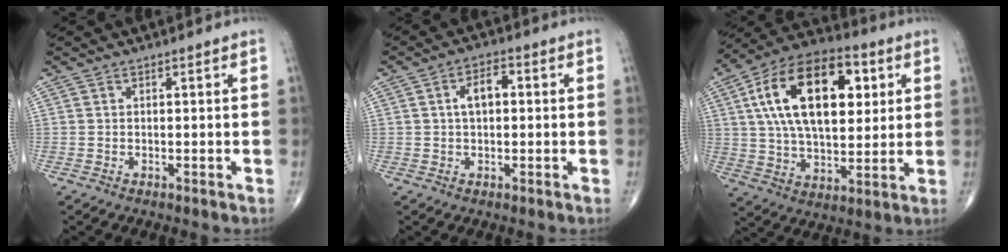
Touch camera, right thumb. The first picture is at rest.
{"total": 4.7, "force": [0.5, 2.6, 3.9], "torque": [-0.067, 0.014, 0.005]}
{"total": 23.1, "force": [6.2, 12.4, 18.4], "torque": [-0.292, 0.001, 0.097]}